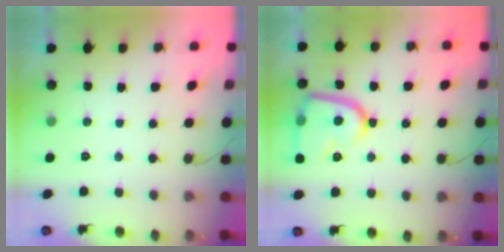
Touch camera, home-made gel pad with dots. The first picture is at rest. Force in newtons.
{"total": 13.5, "press": 13.5, "slide": 0.6}